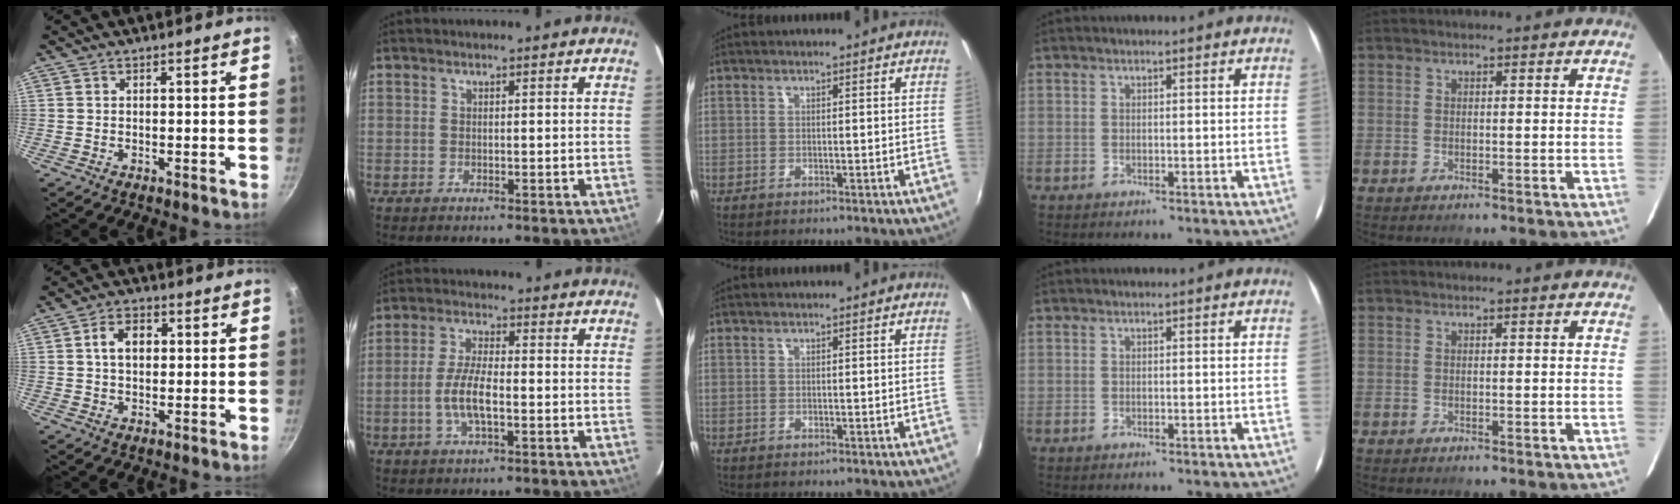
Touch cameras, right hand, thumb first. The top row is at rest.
{"thumb": {"total": 7.6, "force": [1.3, 5.3, 5.3], "torque": [-0.065, 0.013, 0.014]}, "index": {"total": 7.0, "force": [-1.9, 2.1, 6.4], "torque": [-0.130, 0.003, -0.038]}}